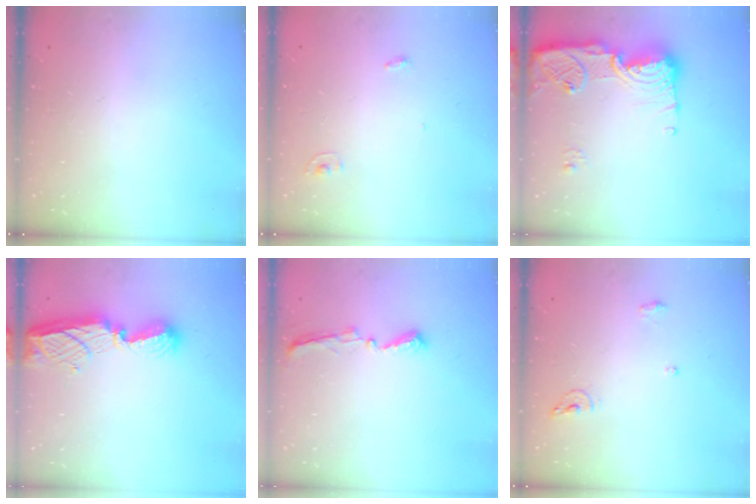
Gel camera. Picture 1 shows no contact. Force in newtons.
{"total": 2.8, "press": 2.8, "slide": 0.1}
{"total": 15.8, "press": 15.7, "slide": 1.4}
{"total": 13.5, "press": 13.5, "slide": 0.9}
{"total": 5.5, "press": 5.5, "slide": 0.5}
{"total": 6.1, "press": 5.9, "slide": 1.4}